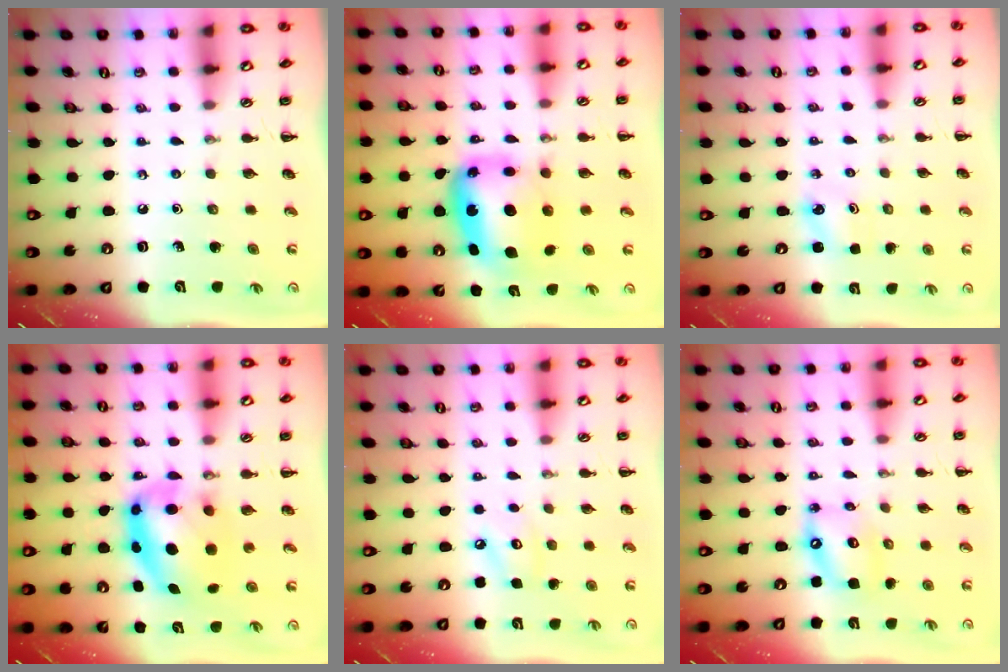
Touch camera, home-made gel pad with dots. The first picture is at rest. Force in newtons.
{"total": 9.9, "press": 9.5, "slide": 2.7}
{"total": 2.3, "press": 2.2, "slide": 0.7}
{"total": 9.6, "press": 9.3, "slide": 2.3}
{"total": 4.7, "press": 4.7, "slide": 0.7}
{"total": 9.0, "press": 8.8, "slide": 1.9}